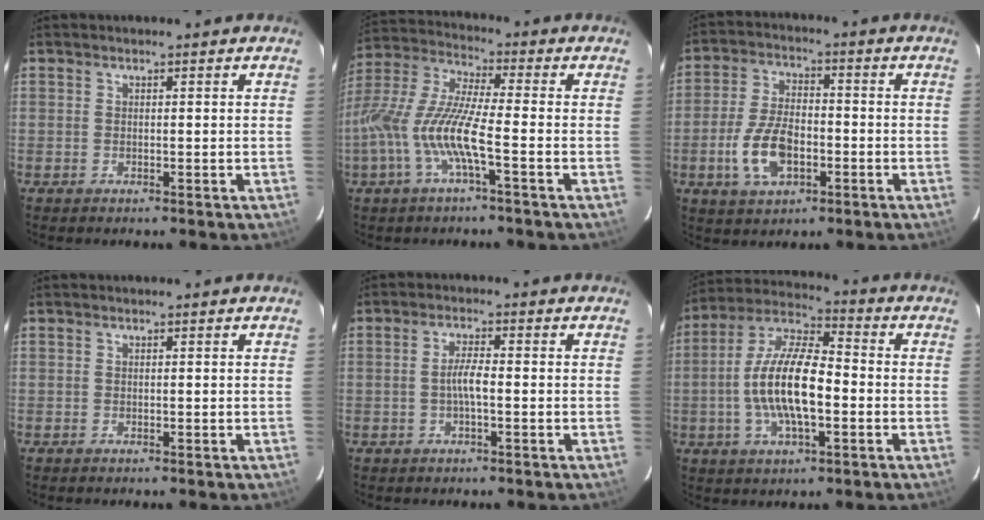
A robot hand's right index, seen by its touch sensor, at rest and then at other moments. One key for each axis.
{"total": 13.4, "fx": -4.5, "fy": 1.7, "fz": 12.6, "tx": -0.260, "ty": -0.005, "tz": -0.091}
{"total": 10.6, "fx": -3.5, "fy": 5.8, "fz": 8.2, "tx": -0.174, "ty": 0.003, "tz": -0.058}
{"total": 0.0}
{"total": 3.1, "fx": -0.7, "fy": 0.4, "fz": 3.0, "tx": -0.059, "ty": 0.004, "tz": -0.013}
{"total": 14.6, "fx": -2.4, "fy": 5.3, "fz": 13.4, "tx": -0.266, "ty": 0.005, "tz": -0.050}